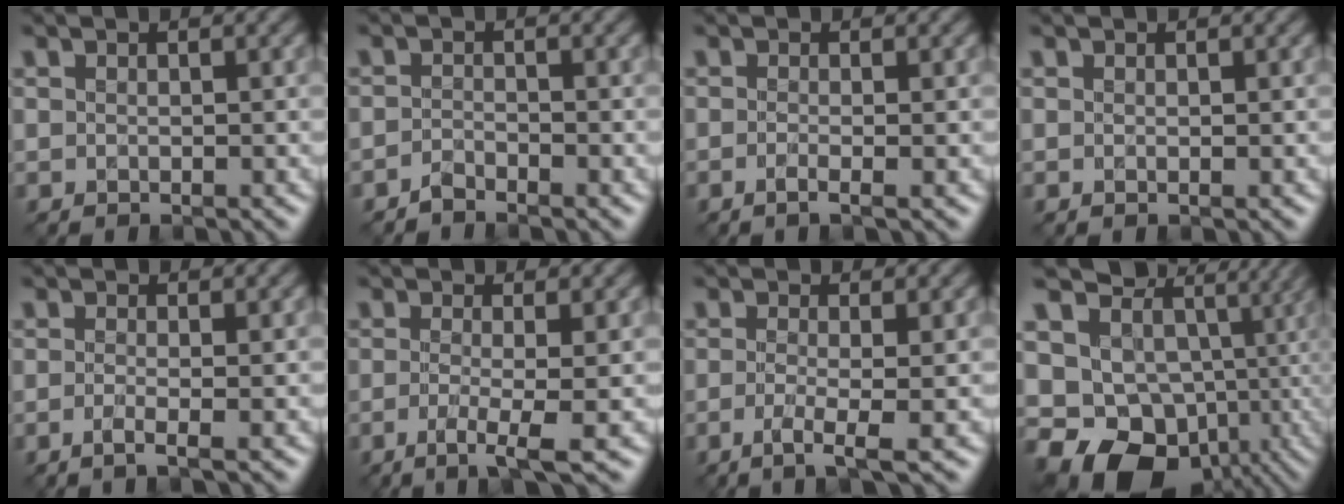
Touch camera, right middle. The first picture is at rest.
{"total": 1.1, "force": [-1.0, 0.2, 0.3], "torque": [-0.004, 0.003, -0.023]}
{"total": 1.4, "force": [-0.4, 0.4, 1.3], "torque": [-0.021, -0.008, -0.011]}
{"total": 0.0}
{"total": 1.8, "force": [-0.5, 0.6, 1.6], "torque": [-0.026, -0.008, -0.016]}
{"total": 3.7, "force": [-1.1, 0.8, 3.5], "torque": [-0.062, -0.010, -0.023]}
{"total": 3.2, "force": [-1.0, 0.7, 2.9], "torque": [-0.053, -0.009, -0.021]}
{"total": 14.8, "force": [-1.1, 12.8, 7.3], "torque": [-0.144, -0.027, -0.006]}